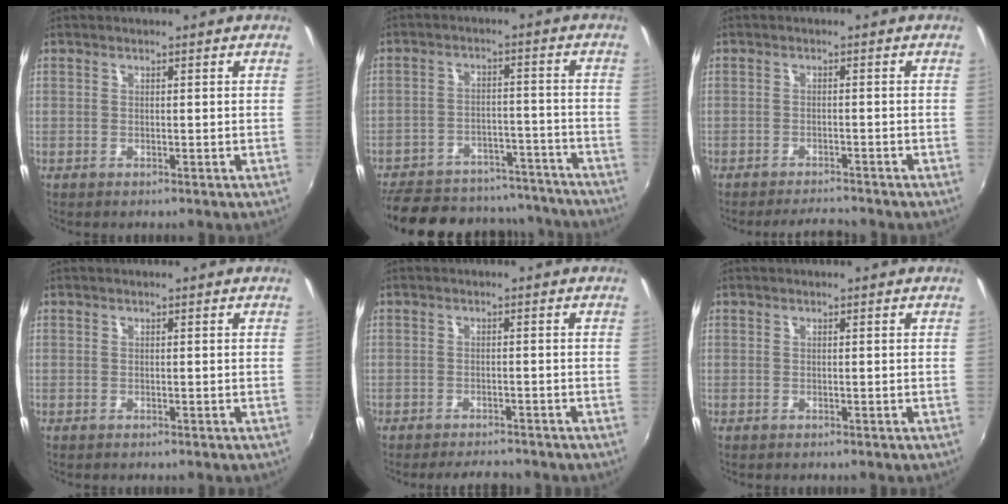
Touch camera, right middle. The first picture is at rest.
{"total": 25.8, "force": [-21.9, 10.1, 9.2], "torque": [-0.203, 0.031, -0.277]}
{"total": 4.3, "force": [-4.1, 0.4, 1.1], "torque": [-0.034, -0.006, -0.064]}
{"total": 0.0}
{"total": 5.1, "force": [-4.7, 1.3, 1.7], "torque": [-0.045, -0.007, -0.068]}
{"total": 0.0}